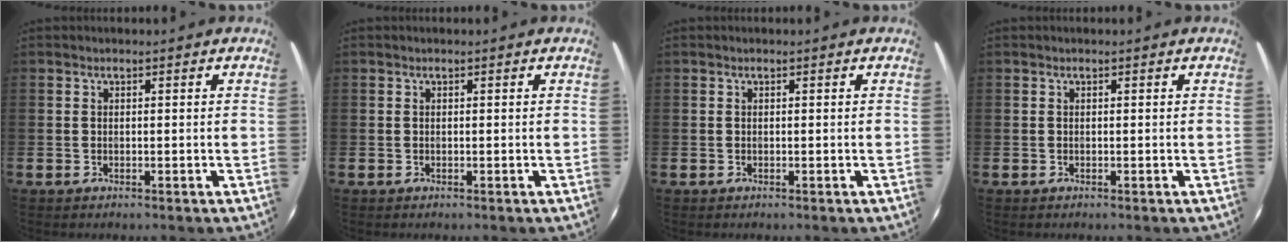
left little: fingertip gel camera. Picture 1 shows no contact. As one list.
[{"total": 0.0}, {"total": 0.0}, {"total": 0.0}]